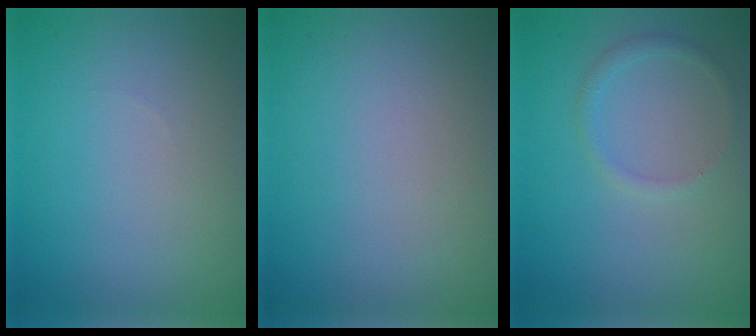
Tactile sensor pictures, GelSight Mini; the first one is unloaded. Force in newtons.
{"total": 0.0}
{"total": 1.1, "press": 1.1, "slide": 0.1}